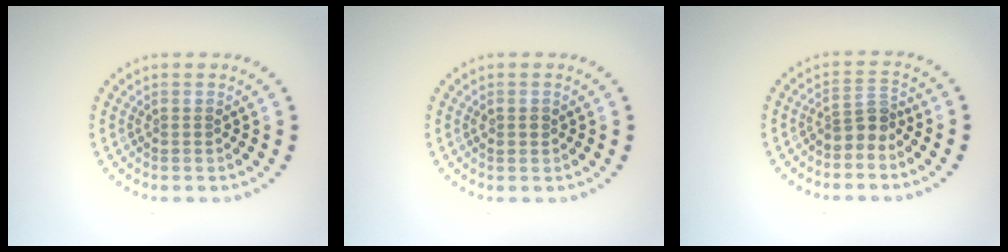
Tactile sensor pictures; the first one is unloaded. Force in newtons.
{"total": 0.9, "press": 0.9, "slide": 0.1}
{"total": 2.5, "press": 1.8, "slide": 1.6}